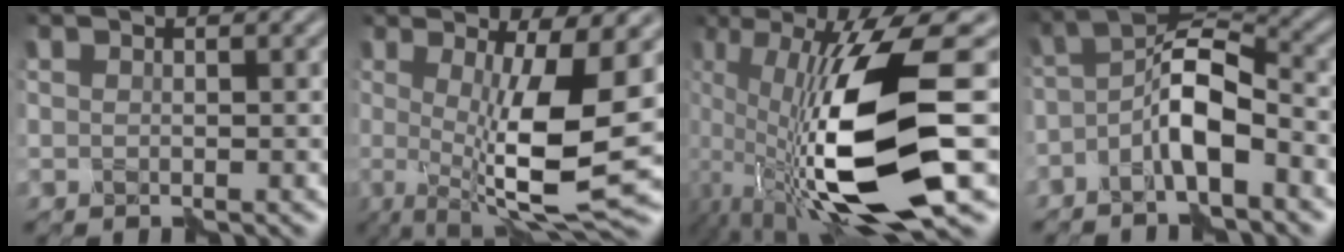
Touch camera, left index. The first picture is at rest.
{"total": 9.7, "force": [-0.7, 2.2, 9.4], "torque": [-0.139, -0.005, -0.017]}
{"total": 13.5, "force": [-3.7, 3.3, 12.6], "torque": [-0.238, -0.010, -0.069]}
{"total": 5.2, "force": [-2.6, 2.0, 4.1], "torque": [-0.074, 0.019, -0.057]}